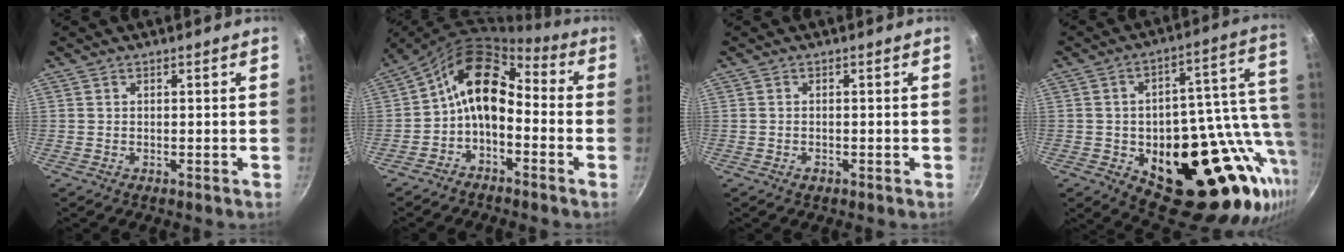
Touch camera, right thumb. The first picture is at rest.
{"total": 11.1, "force": [-2.0, 7.4, 8.0], "torque": [-0.119, 0.061, -0.057]}
{"total": 1.0, "force": [-0.5, 0.7, 0.5], "torque": [-0.009, 0.001, -0.010]}
{"total": 31.9, "force": [-4.3, 17.1, 26.6], "torque": [-0.295, -0.006, -0.038]}